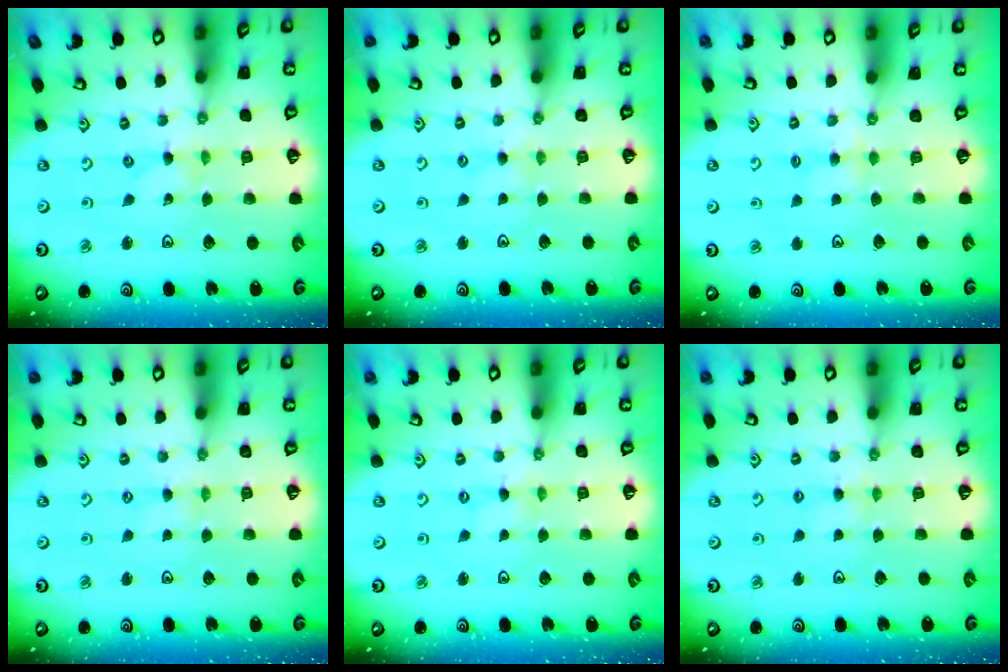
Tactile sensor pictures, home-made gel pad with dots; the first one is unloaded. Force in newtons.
{"total": 1.7, "press": 1.6, "slide": 0.3}
{"total": 2.4, "press": 2.4, "slide": 0.4}
{"total": 0.7, "press": 0.7, "slide": 0.2}
{"total": 0.0}
{"total": 2.8, "press": 2.8, "slide": 0.4}